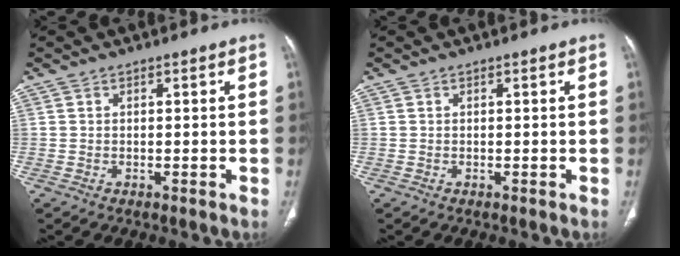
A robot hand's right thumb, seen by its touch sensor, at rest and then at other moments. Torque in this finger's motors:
{"motor_torque": [0.01, 0.01, -0.04, -0.01, 0.00]}